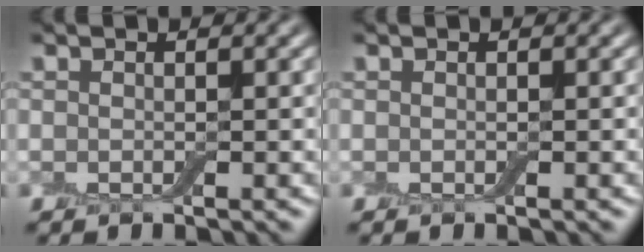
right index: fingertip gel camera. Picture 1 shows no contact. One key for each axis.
{"total": 0.0}